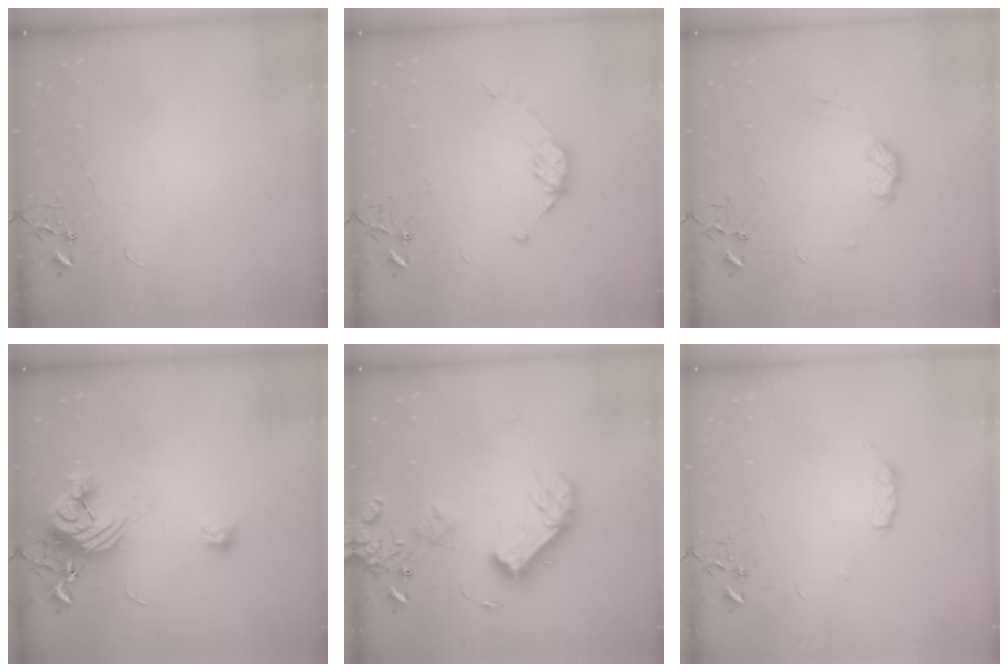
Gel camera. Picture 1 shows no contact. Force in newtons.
{"total": 8.7, "press": 8.7, "slide": 0.7}
{"total": 6.8, "press": 6.7, "slide": 0.6}
{"total": 12.9, "press": 12.9, "slide": 1.2}
{"total": 16.4, "press": 16.2, "slide": 2.4}
{"total": 6.2, "press": 6.1, "slide": 0.9}